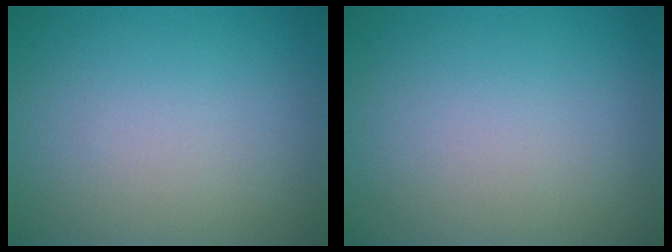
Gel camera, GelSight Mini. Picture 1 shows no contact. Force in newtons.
{"total": 0.0}